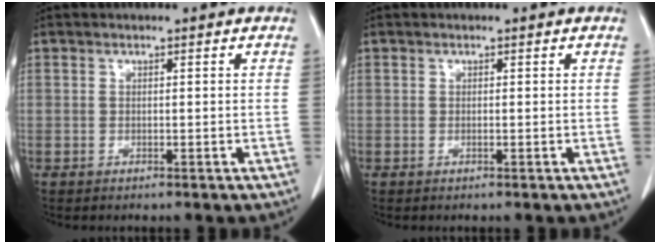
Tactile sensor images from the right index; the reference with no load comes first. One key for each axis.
{"total": 0.0}